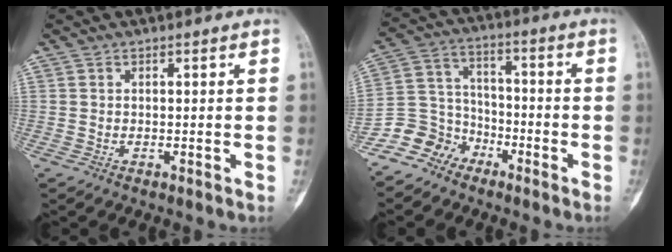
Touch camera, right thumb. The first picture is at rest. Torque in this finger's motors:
{"motor_torque": [0.98, -0.24, 0.07, -0.80, -0.03]}